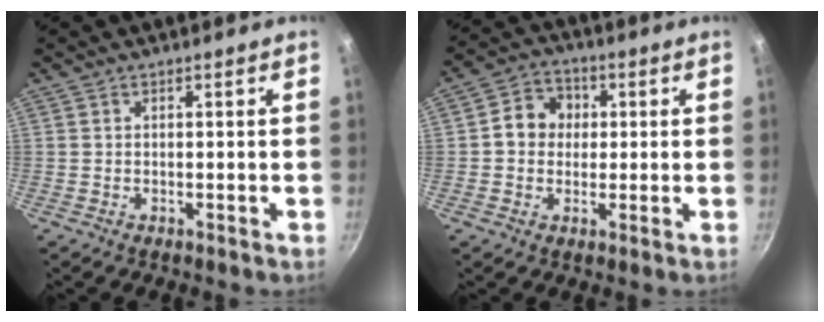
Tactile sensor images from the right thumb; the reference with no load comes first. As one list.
[{"total": 7.5, "force": [0.8, 6.6, 3.5], "torque": [-0.023, 0.013, -0.002]}]